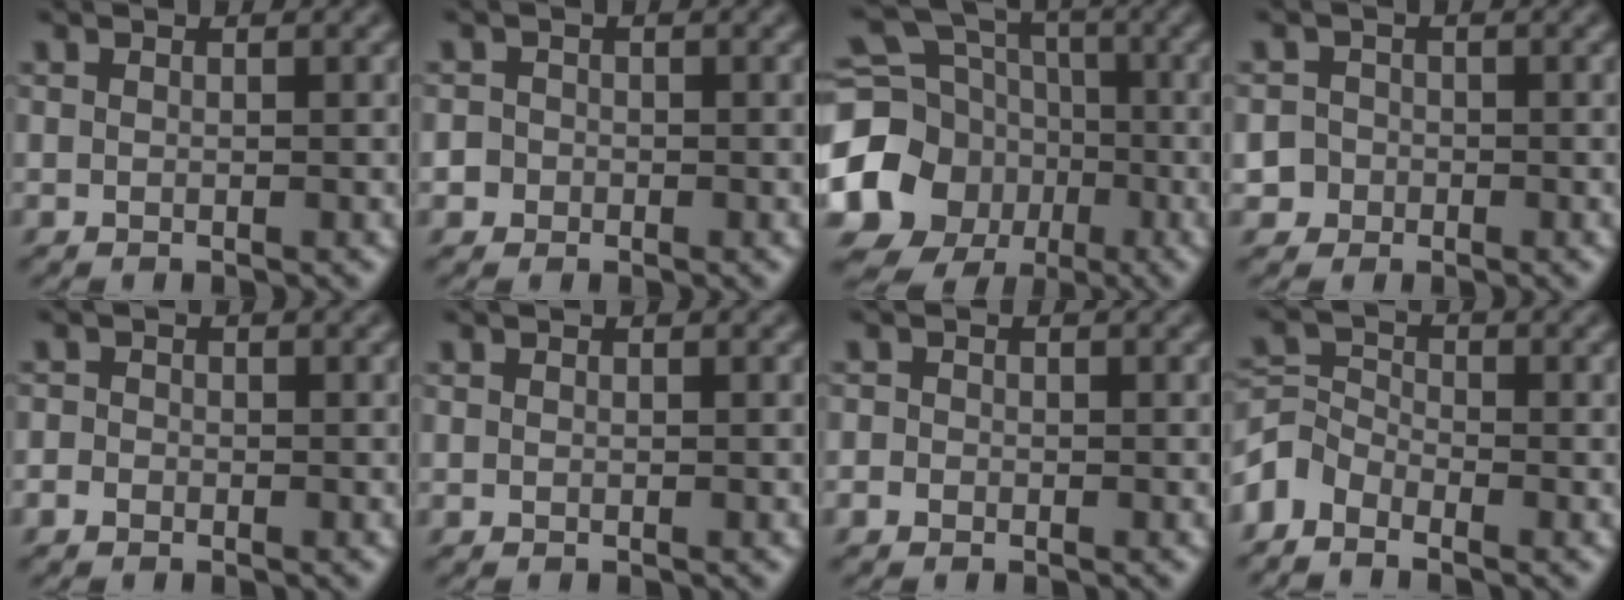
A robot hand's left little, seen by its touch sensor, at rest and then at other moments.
{"total": 2.4, "force": [-0.9, 2.2, 0.4], "torque": [0.007, 0.011, -0.030]}
{"total": 15.1, "force": [-3.5, 13.4, 6.2], "torque": [-0.147, -0.023, -0.090]}
{"total": 3.7, "force": [-1.8, 3.3, 0.5], "torque": [0.013, 0.004, -0.048]}
{"total": 1.5, "force": [-0.7, 1.3, 0.4], "torque": [0.000, 0.006, -0.023]}
{"total": 0.0}
{"total": 1.1, "force": [-0.4, 1.0, 0.3], "torque": [0.005, 0.001, -0.012]}
{"total": 3.2, "force": [-2.5, 1.7, 1.0], "torque": [-0.024, 0.004, -0.067]}